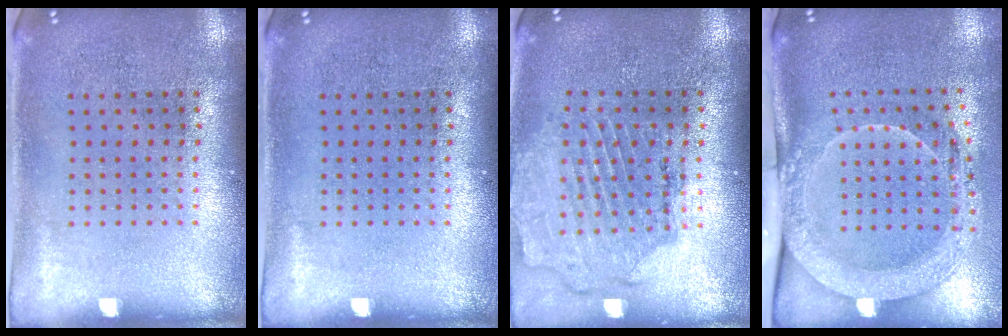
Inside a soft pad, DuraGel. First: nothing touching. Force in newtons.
{"total": 0.0}
{"total": 1.6, "press": 1.5, "slide": 0.3}
{"total": 2.1, "press": 2.0, "slide": 0.5}